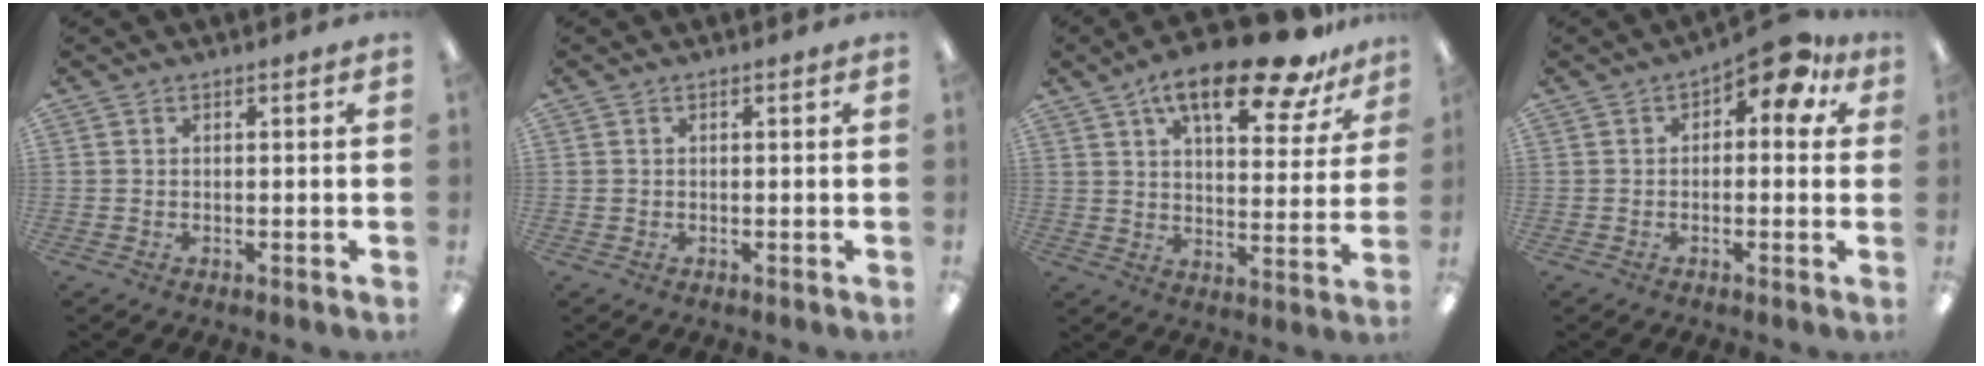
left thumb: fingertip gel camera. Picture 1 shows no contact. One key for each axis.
{"total": 0.5, "fx": 0.2, "fy": 0.5, "fz": 0.1, "tx": -0.002, "ty": 0.005, "tz": 0.001}
{"total": 19.6, "fx": 12.9, "fy": 6.7, "fz": 13.1, "tx": -0.201, "ty": -0.066, "tz": 0.209}
{"total": 8.6, "fx": 4.5, "fy": 3.8, "fz": 6.3, "tx": -0.082, "ty": -0.024, "tz": 0.070}